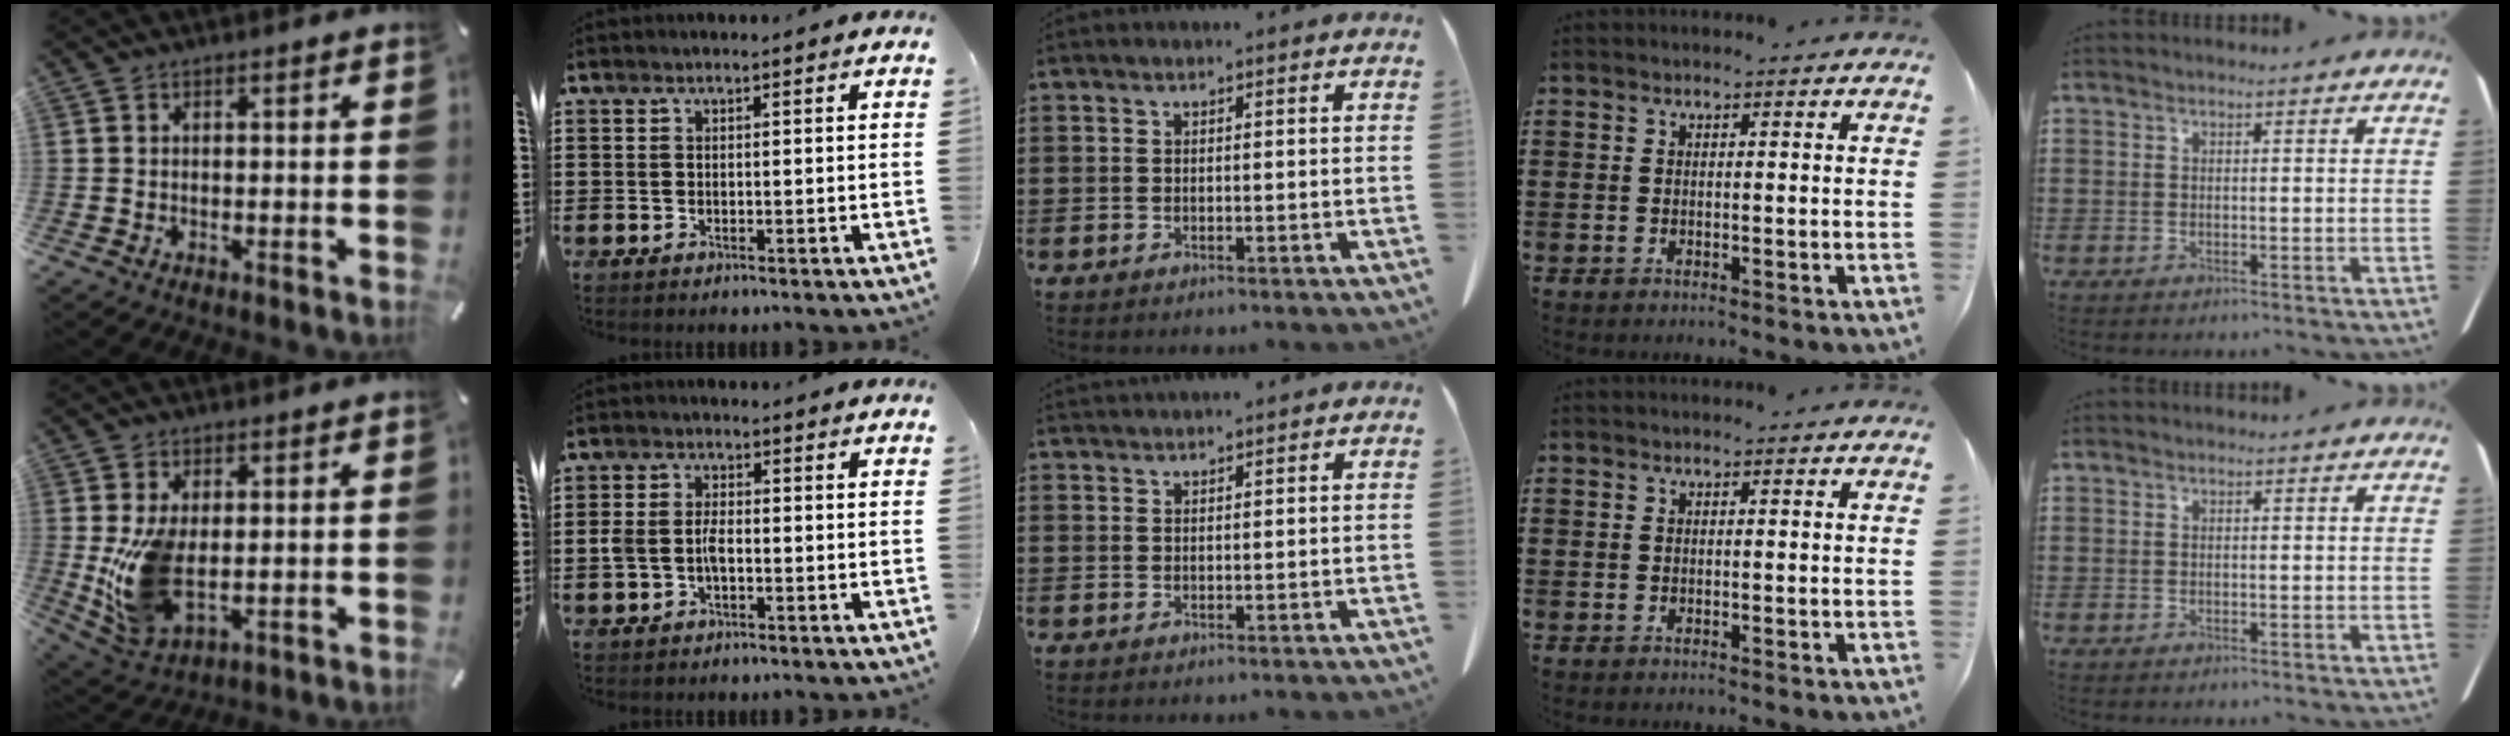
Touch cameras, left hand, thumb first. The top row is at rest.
{"thumb": {"total": 12.4, "force": [-0.1, 7.1, 10.2], "torque": [-0.214, -0.025, 0.004]}, "index": {"total": 3.8, "force": [-0.7, 2.1, 3.1], "torque": [-0.079, -0.003, -0.019]}, "middle": {"total": 1.5, "force": [1.5, -0.1, 0.2], "torque": [-0.007, 0.000, 0.029]}}